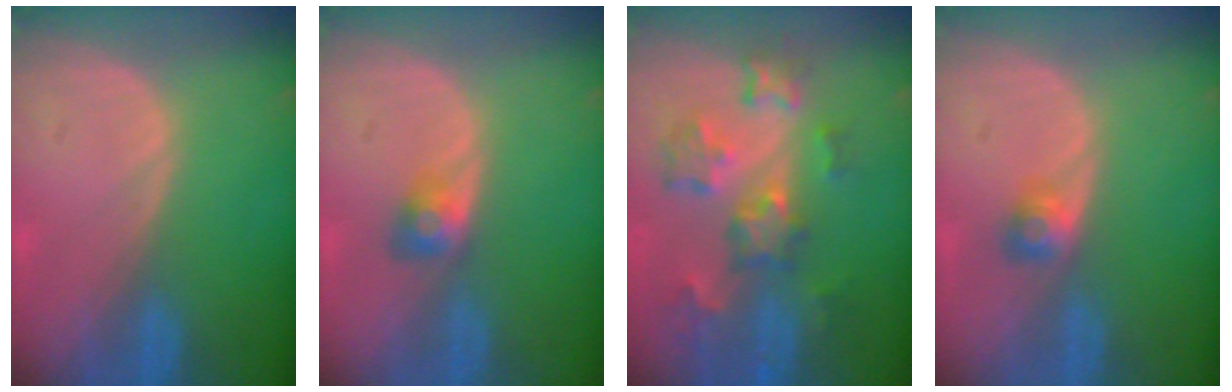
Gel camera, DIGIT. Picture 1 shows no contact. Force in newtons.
{"total": 2.9, "press": 2.5, "slide": 1.4}
{"total": 9.0, "press": 7.9, "slide": 4.2}
{"total": 2.6, "press": 2.3, "slide": 1.1}